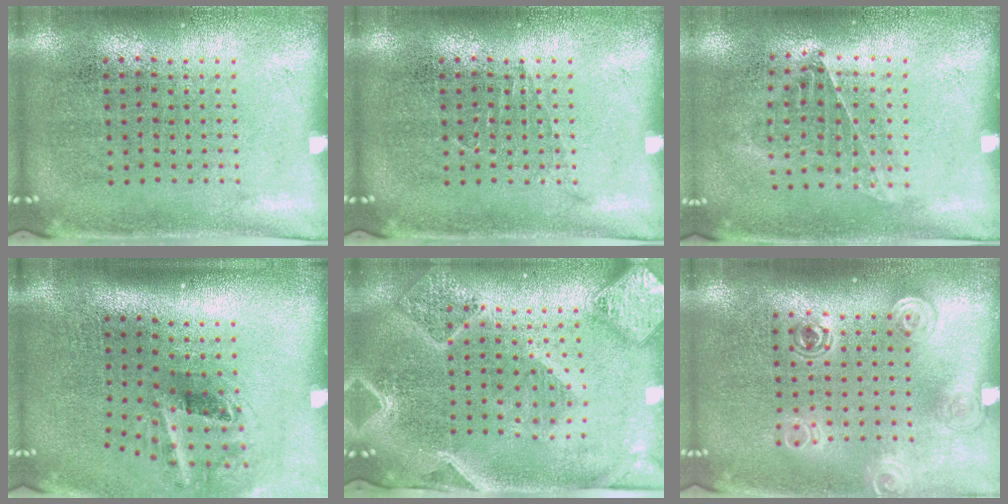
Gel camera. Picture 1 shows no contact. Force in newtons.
{"total": 0.5, "press": 0.5, "slide": 0.1}
{"total": 0.9, "press": 0.8, "slide": 0.4}
{"total": 2.2, "press": 1.3, "slide": 1.7}
{"total": 2.9, "press": 2.5, "slide": 1.4}
{"total": 1.4, "press": 1.2, "slide": 0.8}